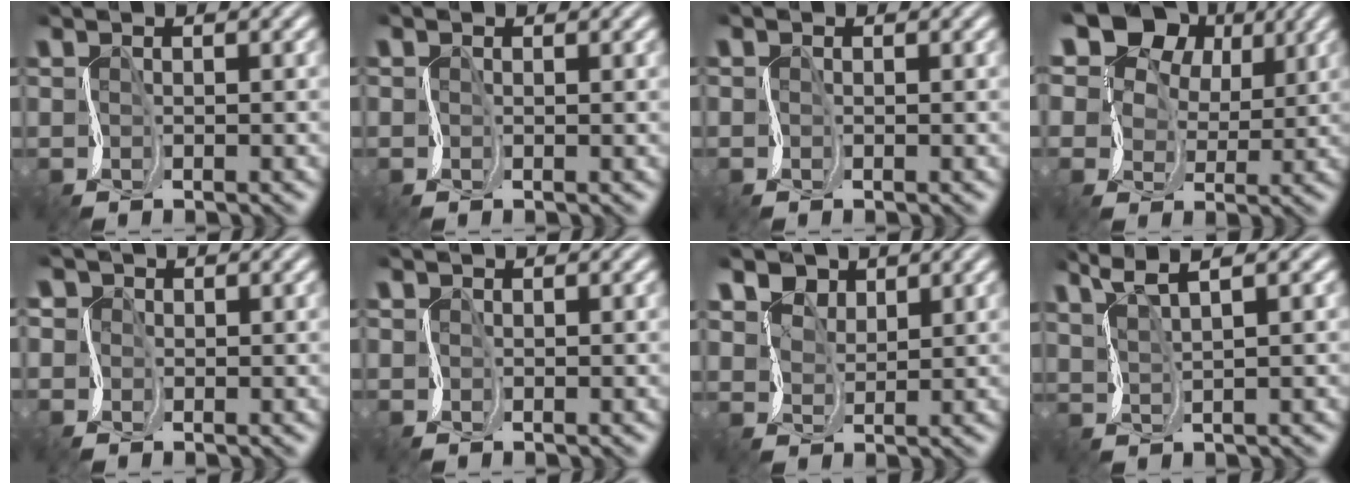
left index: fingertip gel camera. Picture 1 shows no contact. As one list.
[{"total": 0.9, "force": [0.8, 0.4, 0.2], "torque": [-0.004, -0.003, -0.007]}, {"total": 0.0}, {"total": 14.5, "force": [8.4, 9.7, 6.8], "torque": [-0.126, 0.049, 0.117]}, {"total": 2.3, "force": [-0.3, 2.1, 1.0], "torque": [-0.025, 0.010, -0.020]}, {"total": 0.0}, {"total": 3.5, "force": [3.3, 0.7, -0.8], "torque": [-0.009, 0.001, 0.059]}, {"total": 3.5, "force": [3.4, -0.5, 0.7], "torque": [-0.033, 0.008, 0.061]}]